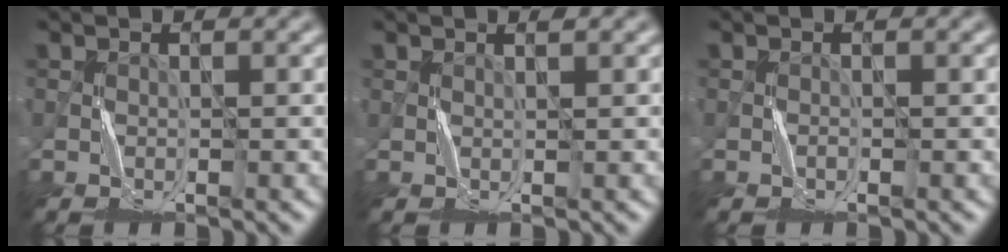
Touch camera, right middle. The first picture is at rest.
{"total": 0.6, "force": [0.5, 0.0, 0.2], "torque": [-0.004, 0.001, 0.008]}
{"total": 0.0}